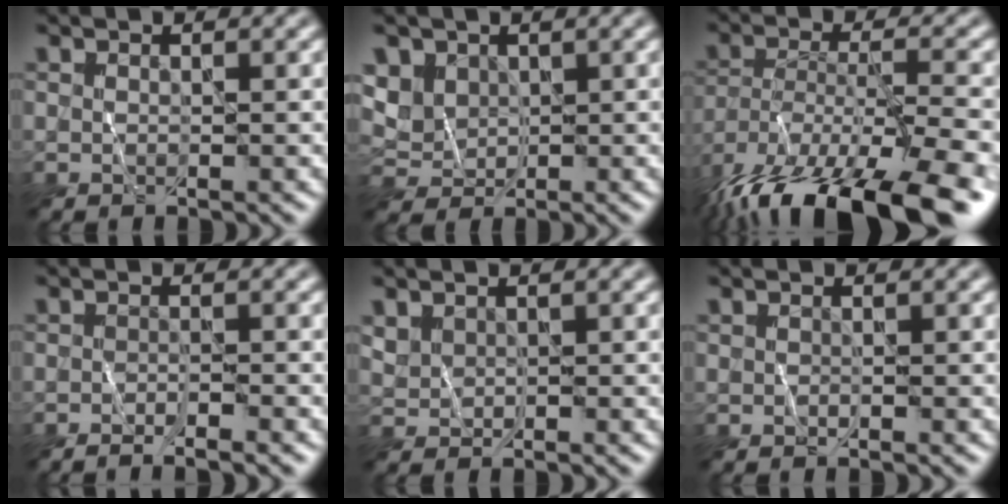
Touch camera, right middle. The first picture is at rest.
{"total": 3.3, "force": [1.7, 2.6, 1.2], "torque": [-0.047, -0.001, 0.049]}
{"total": 17.4, "force": [-12.9, 6.0, 10.1], "torque": [-0.205, -0.060, -0.185]}
{"total": 2.0, "force": [-1.6, -0.1, 1.2], "torque": [-0.023, 0.000, -0.032]}
{"total": 0.9, "force": [0.6, 0.6, 0.3], "torque": [-0.009, 0.000, 0.014]}
{"total": 0.0}